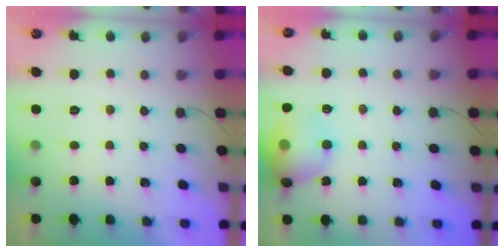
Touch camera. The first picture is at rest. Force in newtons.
{"total": 13.1, "press": 12.9, "slide": 2.1}